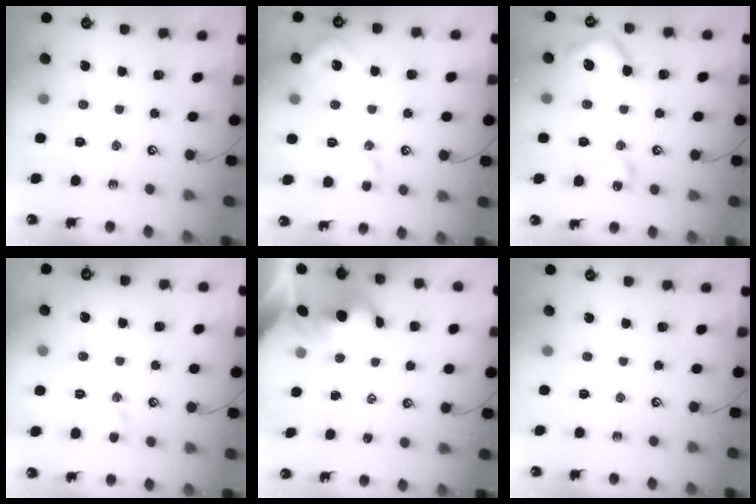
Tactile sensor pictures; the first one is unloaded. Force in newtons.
{"total": 4.7, "press": 4.6, "slide": 0.8}
{"total": 11.3, "press": 11.2, "slide": 1.0}
{"total": 0.7, "press": 0.6, "slide": 0.3}
{"total": 2.0, "press": 2.0, "slide": 0.1}
{"total": 0.0}